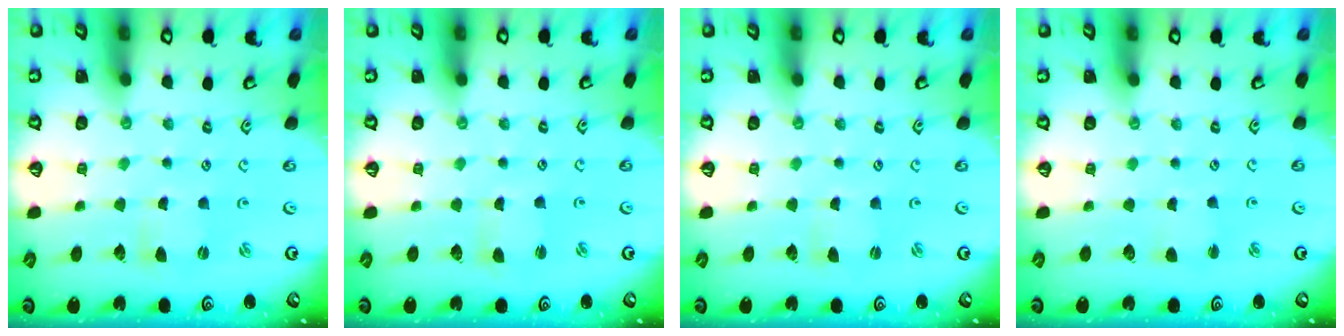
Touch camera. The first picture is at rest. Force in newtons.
{"total": 1.6, "press": 1.6, "slide": 0.4}
{"total": 0.7, "press": 0.7, "slide": 0.1}
{"total": 2.2, "press": 2.2, "slide": 0.3}